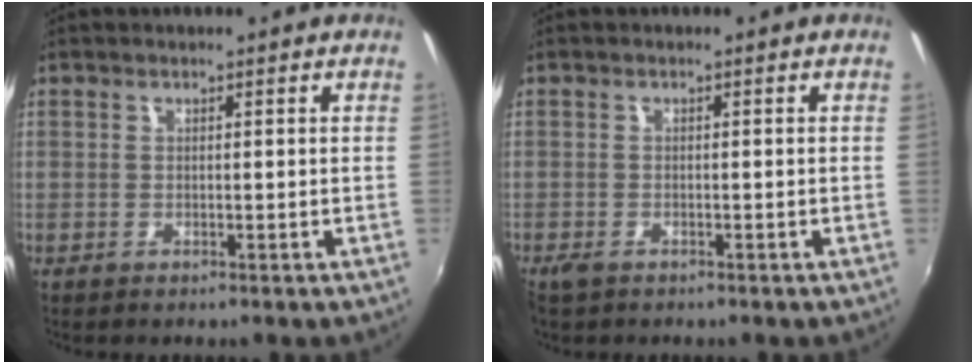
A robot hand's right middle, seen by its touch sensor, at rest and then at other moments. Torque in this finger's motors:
{"motor_torque": [1.09, -1.04, 0.44, 0.14]}